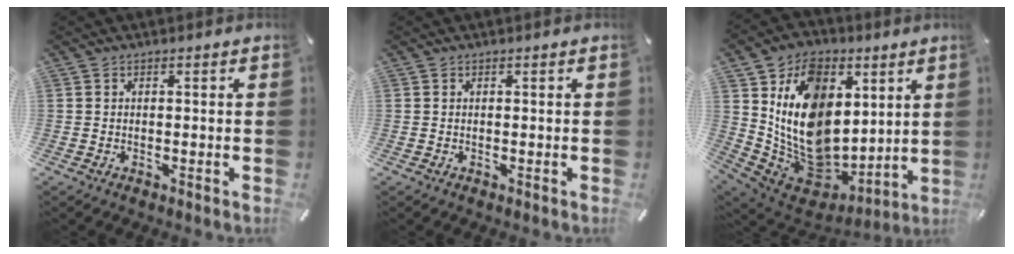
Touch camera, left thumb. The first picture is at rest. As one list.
[{"total": 0.0}, {"total": 18.2, "force": [2.9, 14.8, 10.2], "torque": [-0.200, -0.039, 0.059]}]